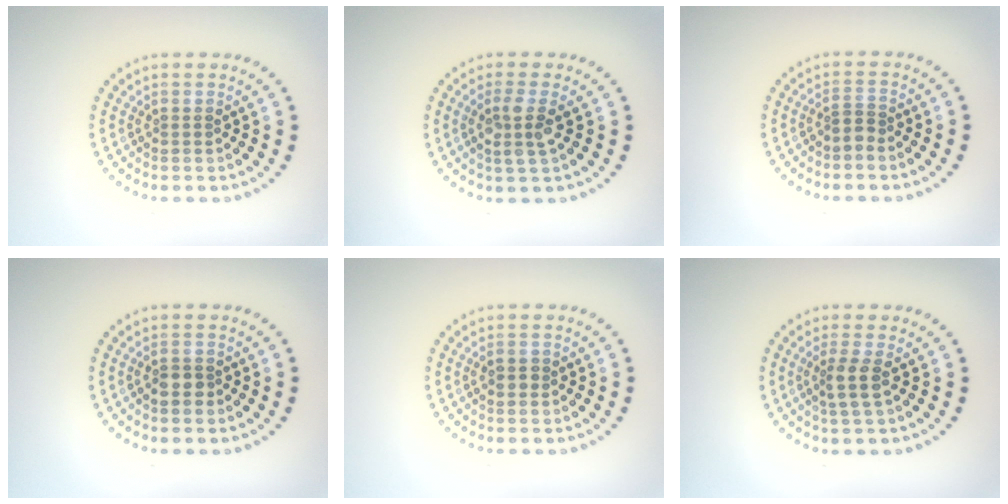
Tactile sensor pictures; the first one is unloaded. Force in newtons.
{"total": 2.5, "press": 2.2, "slide": 1.2}
{"total": 1.2, "press": 0.8, "slide": 0.9}
{"total": 1.7, "press": 1.5, "slide": 0.7}
{"total": 1.2, "press": 1.2, "slide": 0.1}
{"total": 2.1, "press": 1.8, "slide": 1.1}